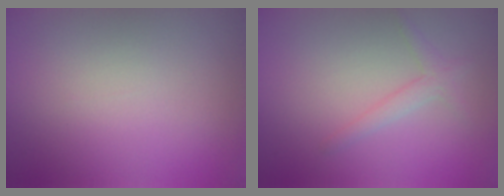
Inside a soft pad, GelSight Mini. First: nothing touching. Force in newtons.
{"total": 1.6, "press": 1.6, "slide": 0.1}